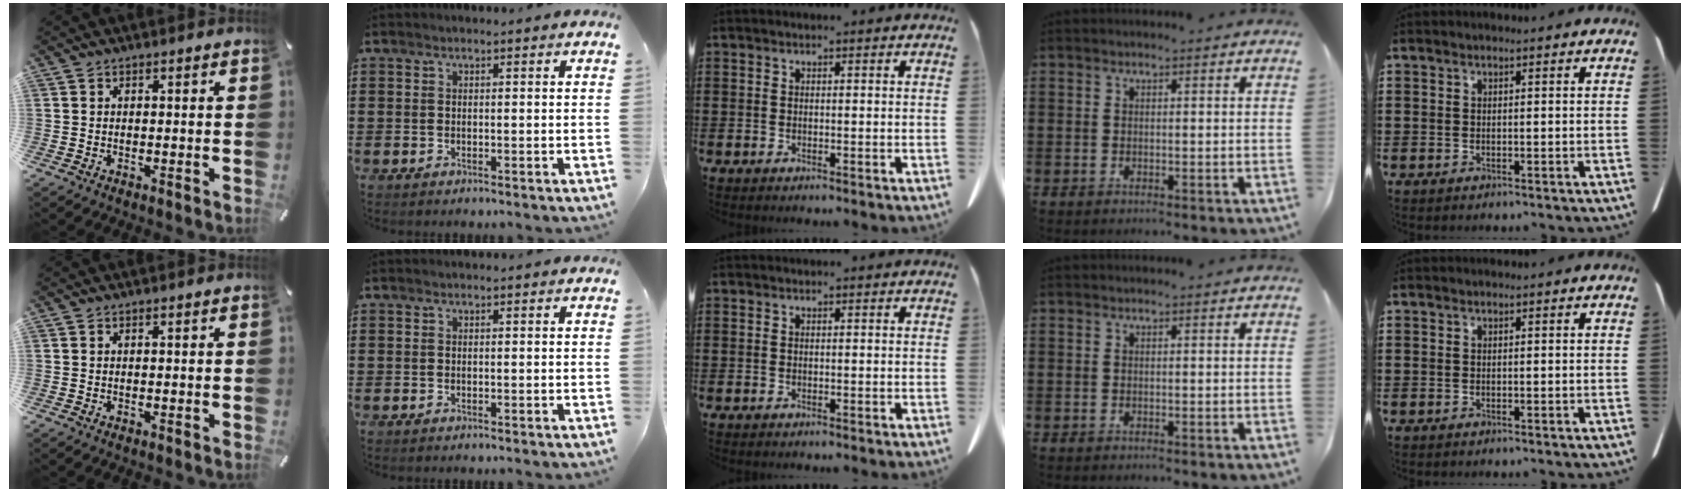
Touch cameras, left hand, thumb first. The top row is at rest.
{}